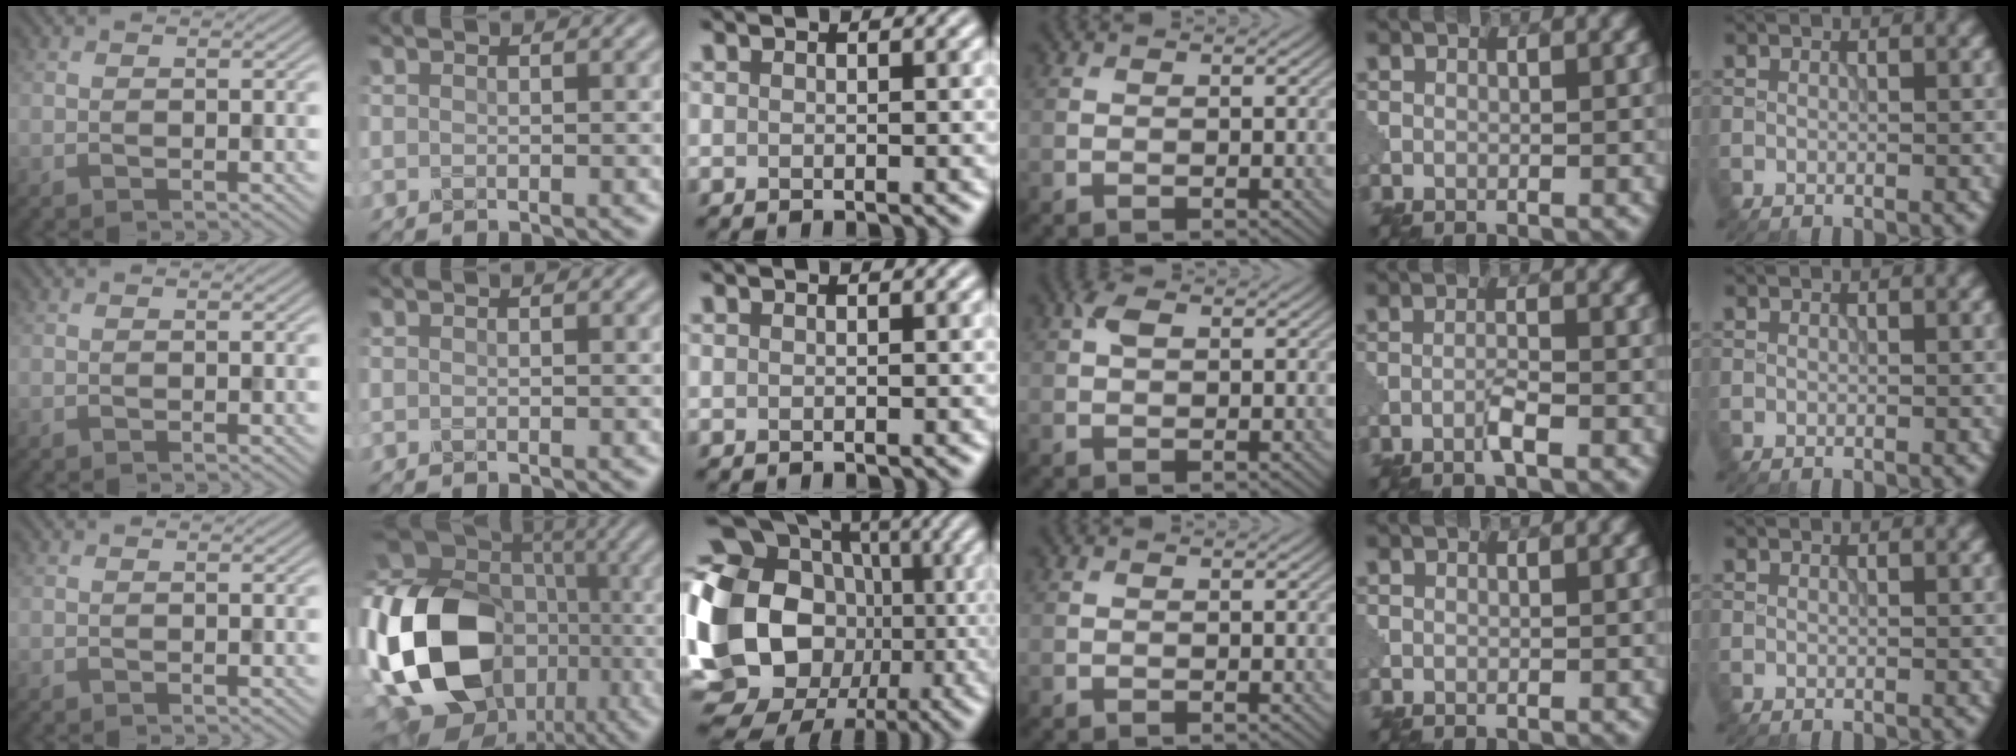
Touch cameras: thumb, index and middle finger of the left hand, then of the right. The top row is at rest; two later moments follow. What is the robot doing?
{"motion": "assemble", "object": "puzzle pieces"}